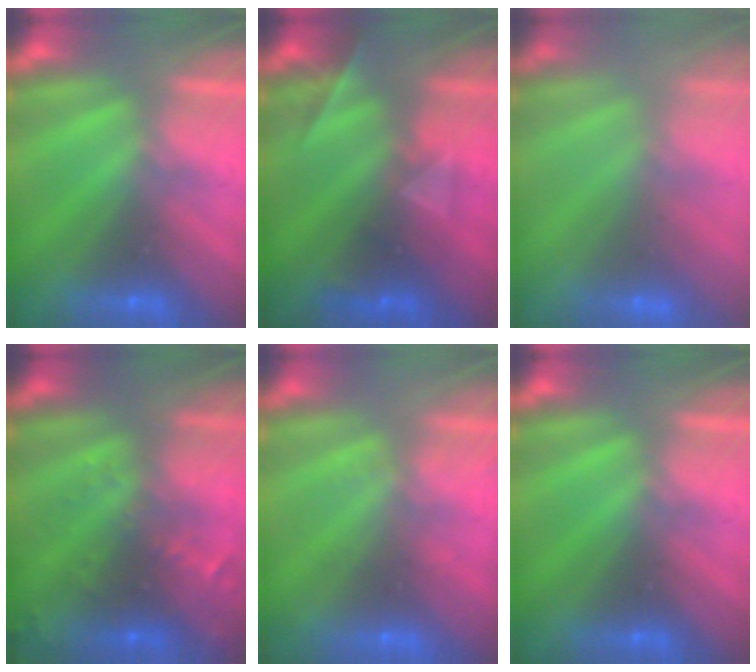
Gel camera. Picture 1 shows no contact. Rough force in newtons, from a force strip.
{"total": 2.3}
{"total": 2.4}
{"total": 10.8}
{"total": 1.9}
{"total": 0.0}